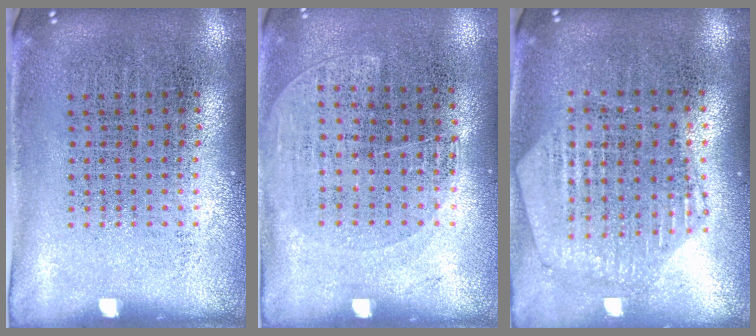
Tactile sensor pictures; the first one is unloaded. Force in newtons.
{"total": 1.3, "press": 1.0, "slide": 0.7}
{"total": 1.1, "press": 1.1, "slide": 0.3}